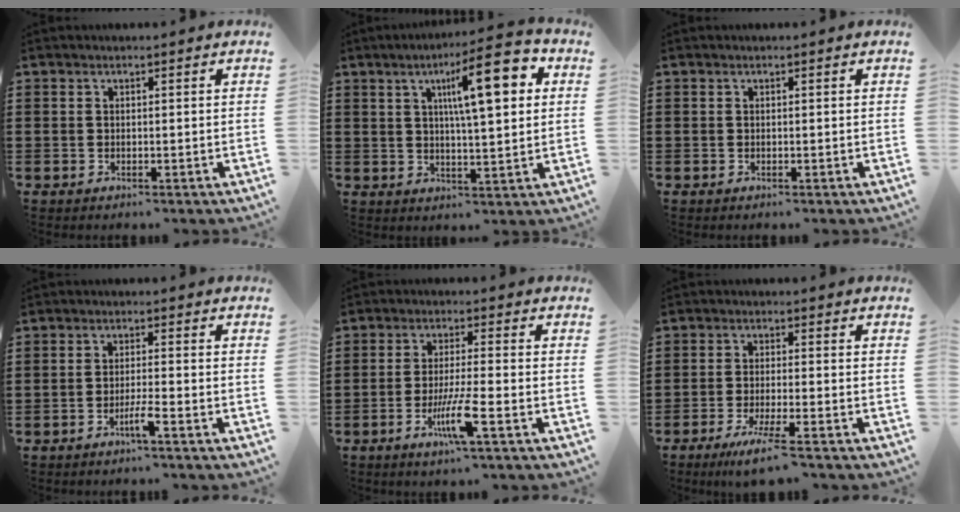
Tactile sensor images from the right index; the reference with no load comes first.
{"total": 12.2, "force": [4.3, 2.7, 11.0], "torque": [-0.185, 0.001, 0.064]}
{"total": 0.0}
{"total": 3.0, "force": [-1.8, -0.2, 2.4], "torque": [-0.040, -0.002, -0.035]}
{"total": 7.0, "force": [-3.0, 0.4, 6.3], "torque": [-0.129, -0.019, -0.057]}
{"total": 5.5, "force": [-4.0, -0.4, 3.8], "torque": [-0.080, -0.024, -0.074]}